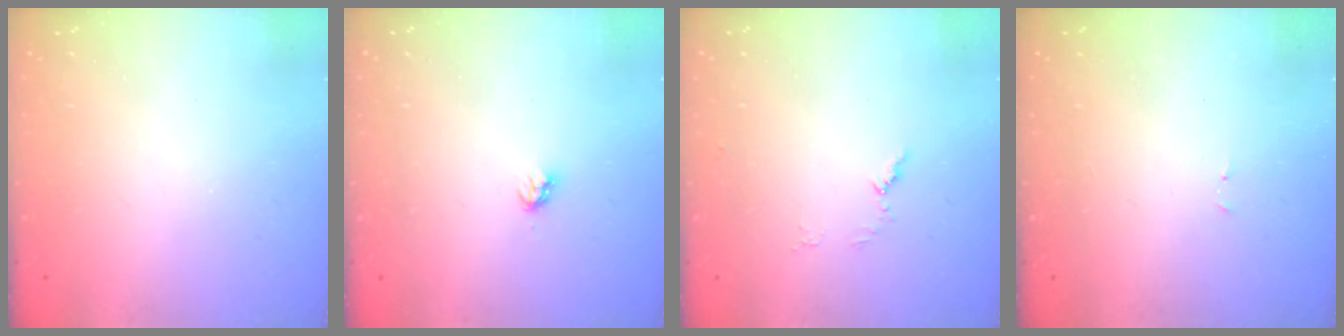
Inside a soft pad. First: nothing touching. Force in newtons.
{"total": 2.4, "press": 2.4, "slide": 0.3}
{"total": 4.6, "press": 4.5, "slide": 0.5}
{"total": 3.0, "press": 2.9, "slide": 0.4}